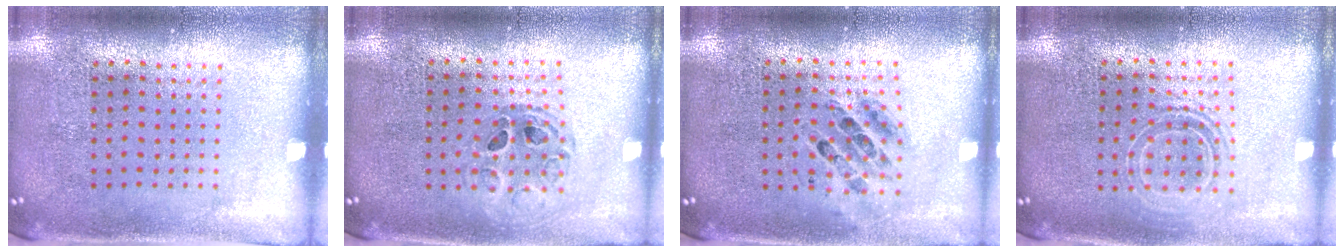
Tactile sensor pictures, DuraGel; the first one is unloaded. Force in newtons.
{"total": 0.6, "press": 0.6, "slide": 0.1}
{"total": 0.8, "press": 0.8, "slide": 0.1}
{"total": 1.6, "press": 1.2, "slide": 1.0}